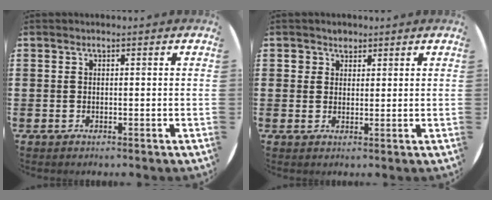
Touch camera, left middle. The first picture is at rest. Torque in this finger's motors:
{"motor_torque": [0.02, -0.01, 0.00, 0.00]}